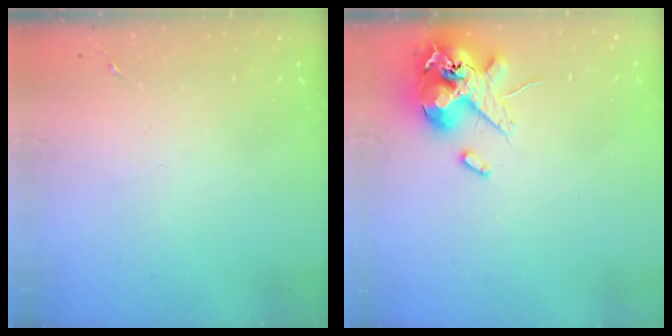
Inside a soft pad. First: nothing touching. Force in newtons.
{"total": 14.1, "press": 13.9, "slide": 2.5}